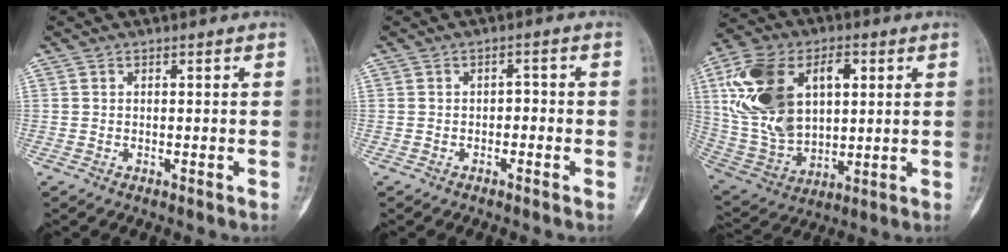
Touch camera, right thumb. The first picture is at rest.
{"total": 1.8, "force": [-0.8, 1.3, 0.9], "torque": [0.003, 0.011, -0.019]}
{"total": 21.8, "force": [5.2, 13.9, 15.9], "torque": [-0.293, 0.001, 0.105]}